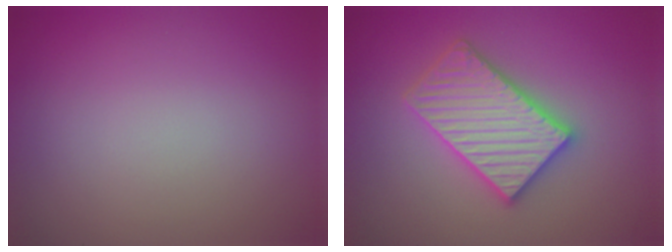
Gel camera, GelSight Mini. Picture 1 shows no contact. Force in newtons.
{"total": 5.6, "press": 5.5, "slide": 0.8}